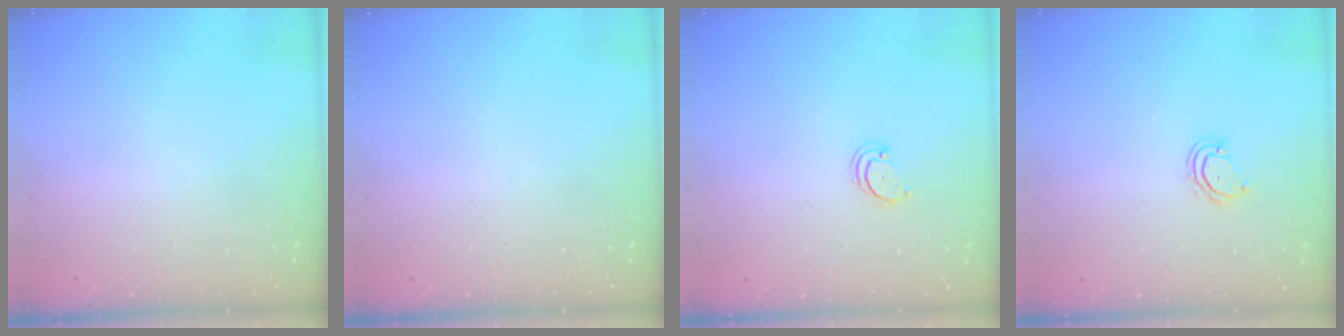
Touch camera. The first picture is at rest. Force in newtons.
{"total": 0.0}
{"total": 2.4, "press": 2.3, "slide": 0.5}
{"total": 4.2, "press": 4.1, "slide": 0.4}